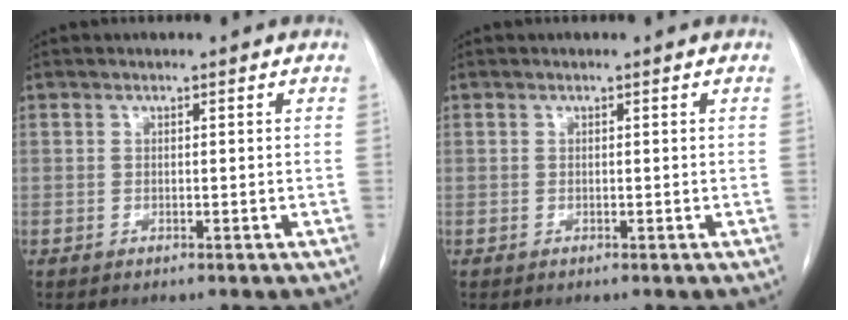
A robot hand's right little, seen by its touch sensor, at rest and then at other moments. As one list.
[{"total": 0.0}]